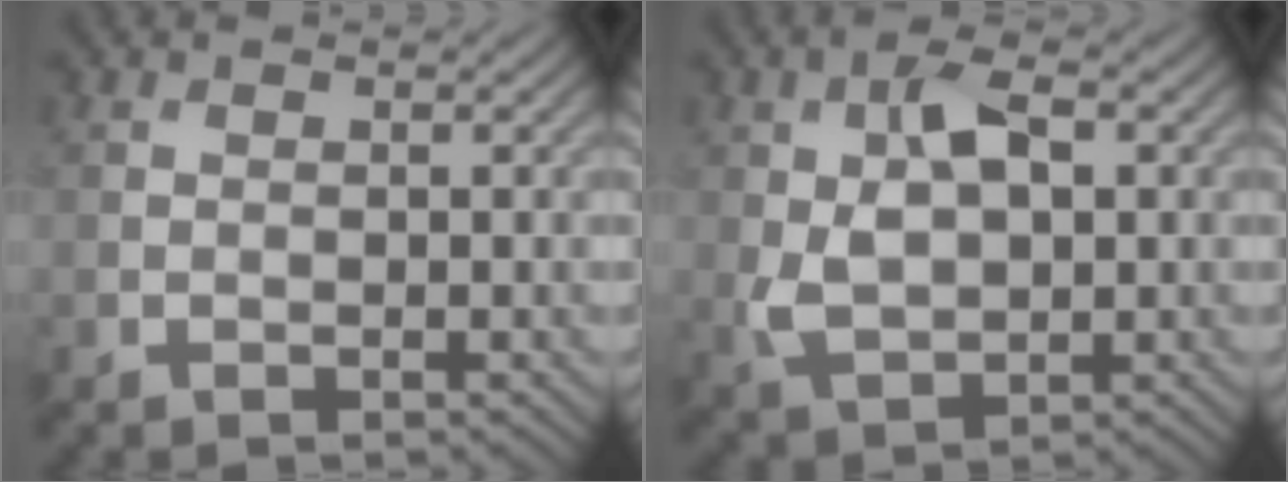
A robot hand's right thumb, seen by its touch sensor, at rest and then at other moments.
{"total": 7.2, "force": [1.0, 4.1, 5.8], "torque": [-0.123, 0.001, 0.020]}